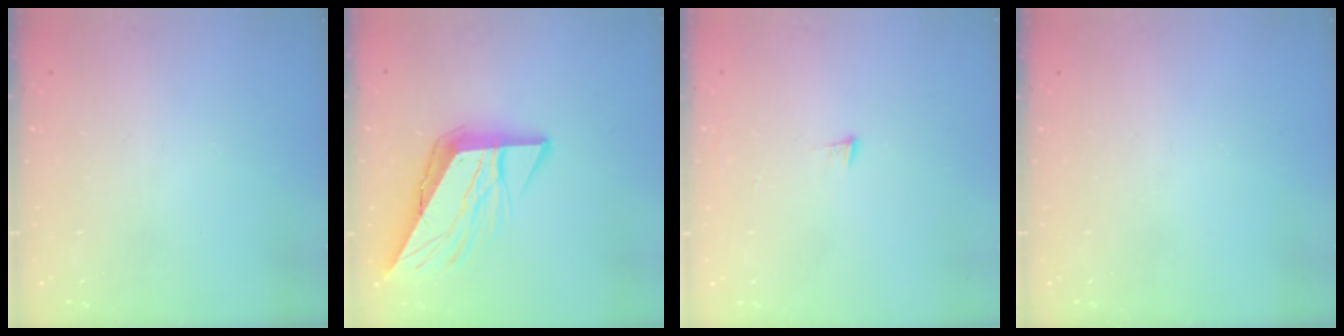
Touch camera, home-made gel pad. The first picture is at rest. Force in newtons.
{"total": 11.7, "press": 11.6, "slide": 1.4}
{"total": 3.2, "press": 3.2, "slide": 0.4}
{"total": 0.0}